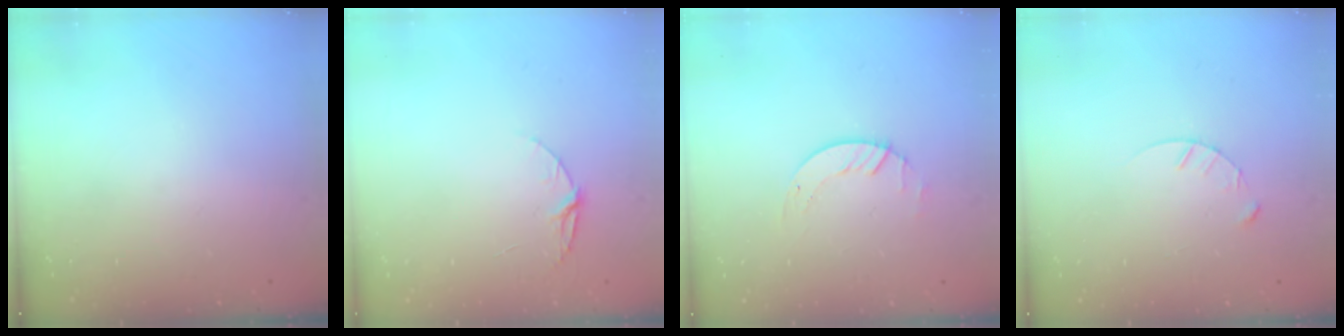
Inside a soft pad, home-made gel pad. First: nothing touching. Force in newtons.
{"total": 5.3, "press": 5.3, "slide": 0.5}
{"total": 2.0, "press": 2.0, "slide": 0.2}
{"total": 3.4, "press": 3.4, "slide": 0.3}